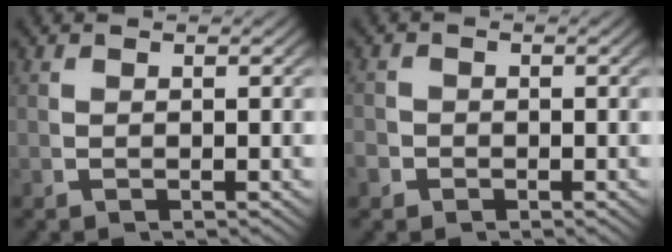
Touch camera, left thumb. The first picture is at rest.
{"total": 1.4, "force": [-0.7, 1.2, 0.1], "torque": [-0.004, -0.008, -0.015]}